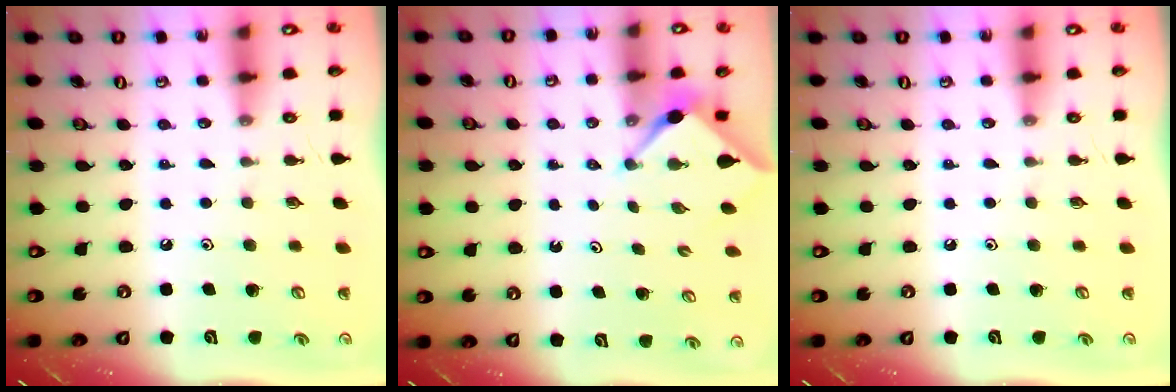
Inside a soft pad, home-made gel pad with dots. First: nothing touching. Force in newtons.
{"total": 2.9, "press": 2.9, "slide": 0.3}
{"total": 0.0}